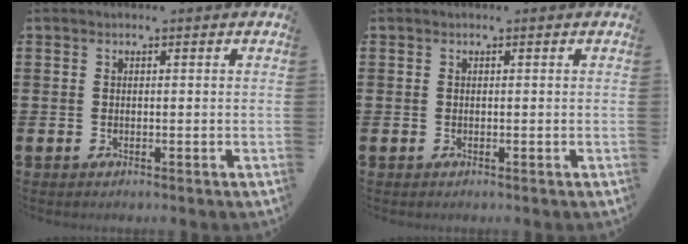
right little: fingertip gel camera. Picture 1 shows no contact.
{"total": 0.0}